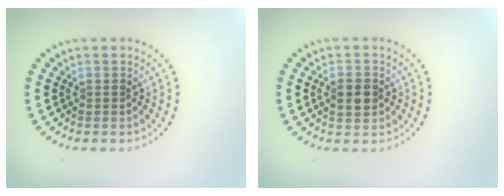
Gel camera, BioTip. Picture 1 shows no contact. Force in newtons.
{"total": 2.8, "press": 2.8, "slide": 0.2}